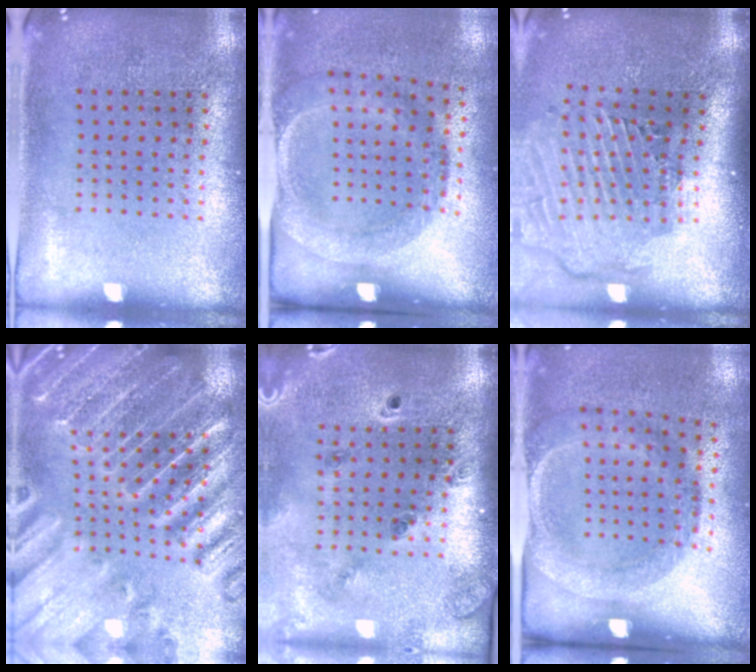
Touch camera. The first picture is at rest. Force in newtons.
{"total": 1.9, "press": 1.2, "slide": 1.5}
{"total": 2.8, "press": 2.2, "slide": 1.8}
{"total": 3.5, "press": 3.4, "slide": 0.8}
{"total": 1.6, "press": 1.5, "slide": 0.4}
{"total": 1.9, "press": 1.2, "slide": 1.5}